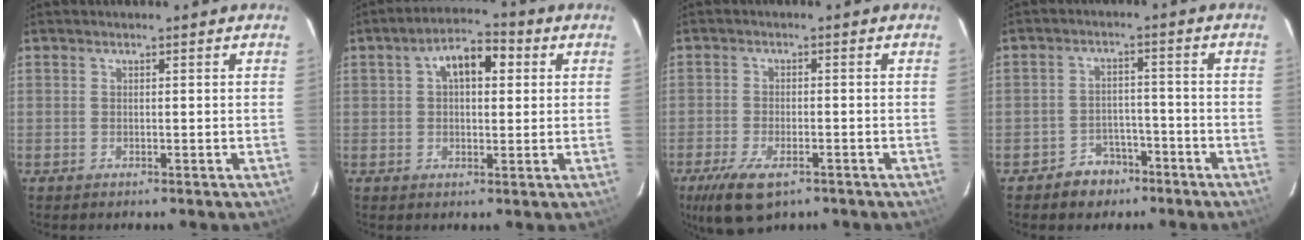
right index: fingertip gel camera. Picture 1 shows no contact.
{"total": 7.5, "force": [2.1, 4.0, 5.9], "torque": [-0.095, 0.028, 0.033]}
{"total": 9.0, "force": [-5.6, 3.9, 5.9], "torque": [-0.141, -0.026, -0.097]}
{"total": 5.9, "force": [-4.1, 4.1, 0.9], "torque": [-0.027, 0.021, -0.053]}